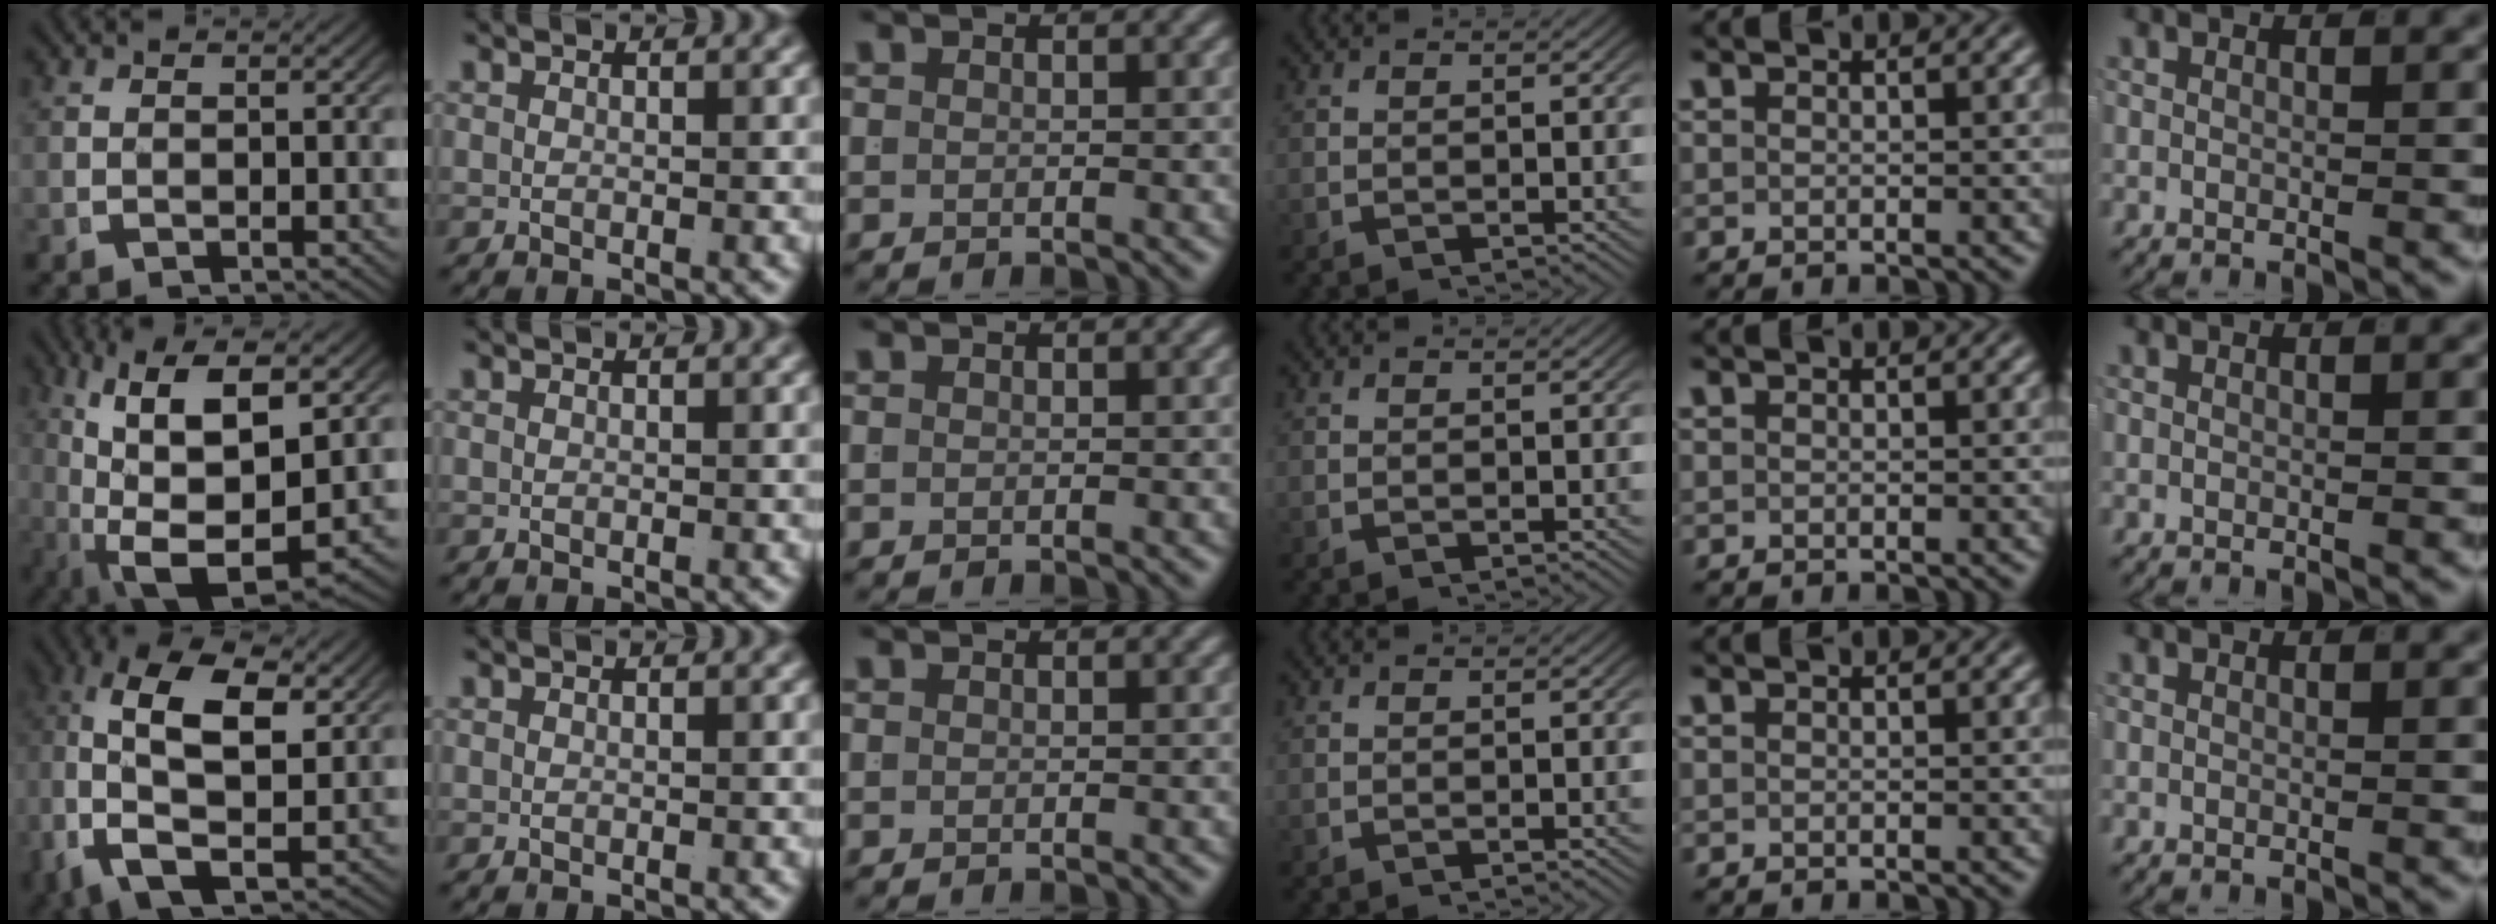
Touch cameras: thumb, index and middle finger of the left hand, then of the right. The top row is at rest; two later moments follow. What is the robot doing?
{"motion": "lift_and_place", "object": "coat"}